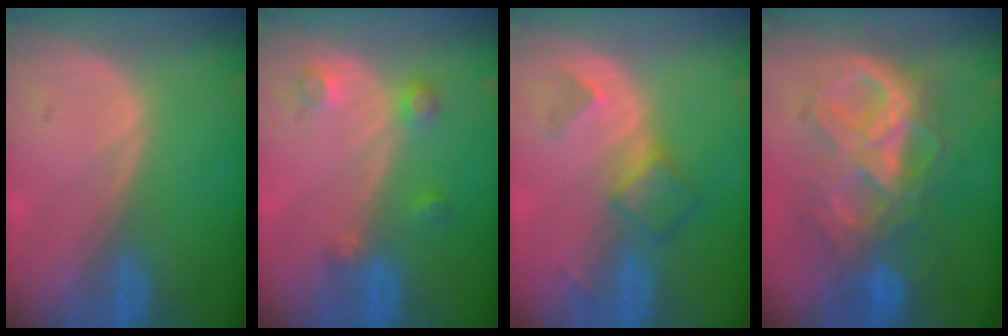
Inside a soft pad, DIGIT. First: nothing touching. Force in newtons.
{"total": 3.5, "press": 3.1, "slide": 1.7}
{"total": 4.8, "press": 4.3, "slide": 2.1}
{"total": 10.1, "press": 10.0, "slide": 1.2}